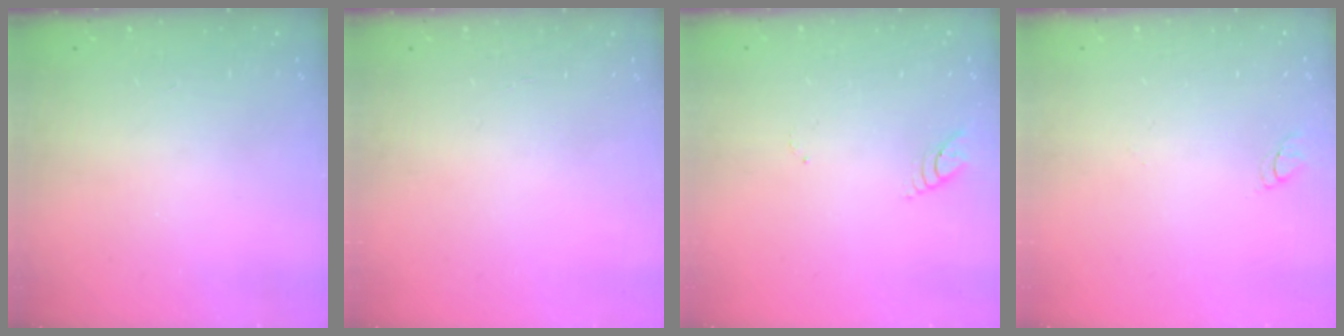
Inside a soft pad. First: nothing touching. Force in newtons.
{"total": 2.0, "press": 2.0, "slide": 0.2}
{"total": 2.9, "press": 2.8, "slide": 0.4}
{"total": 2.8, "press": 2.8, "slide": 0.3}